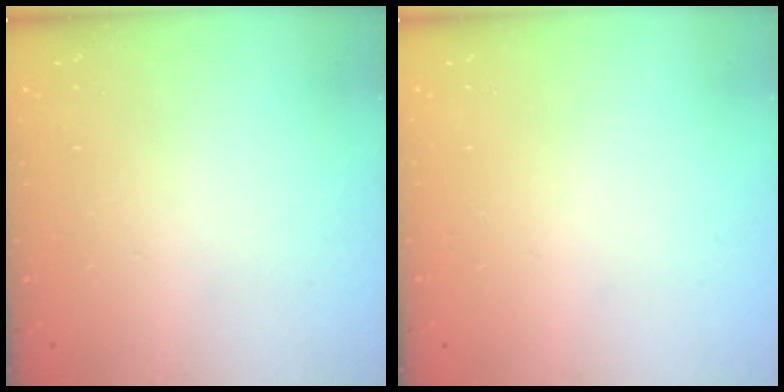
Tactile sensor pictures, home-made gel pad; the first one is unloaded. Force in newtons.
{"total": 0.0}